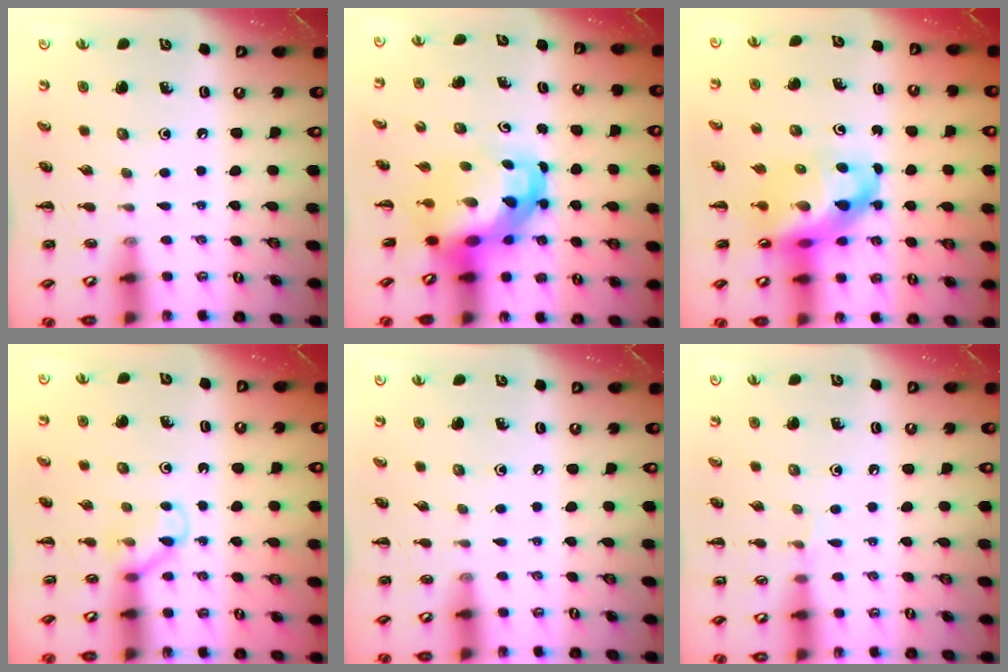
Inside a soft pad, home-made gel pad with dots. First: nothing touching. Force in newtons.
{"total": 7.1, "press": 6.9, "slide": 1.7}
{"total": 12.6, "press": 12.1, "slide": 3.4}
{"total": 5.0, "press": 4.7, "slide": 1.7}
{"total": 0.0}
{"total": 3.0, "press": 2.8, "slide": 0.9}